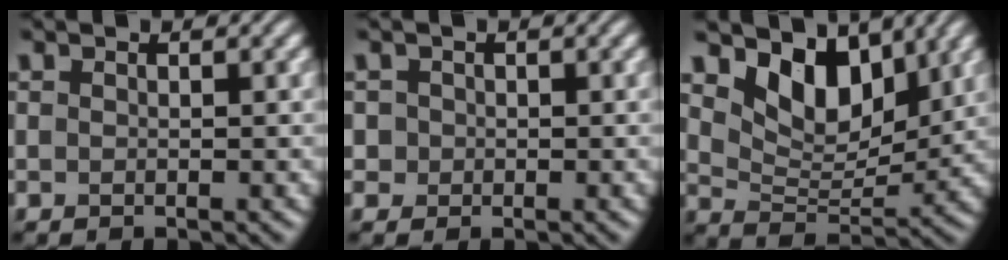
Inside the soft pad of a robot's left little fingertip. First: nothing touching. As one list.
[{"total": 1.2, "force": [0.1, 1.1, 0.2], "torque": [0.008, -0.001, -0.002]}, {"total": 6.7, "force": [4.1, 3.7, 3.9], "torque": [-0.072, -0.012, 0.064]}]